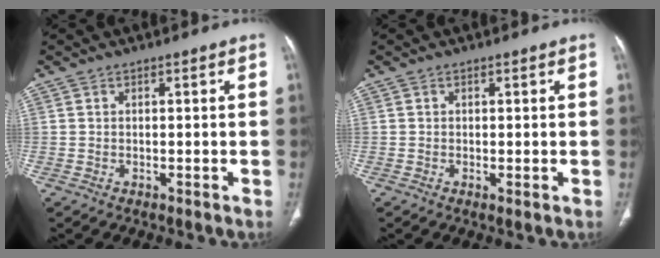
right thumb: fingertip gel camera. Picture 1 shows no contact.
{"total": 0.6, "force": [0.0, 0.0, 0.6], "torque": [-0.015, -0.004, 0.000]}